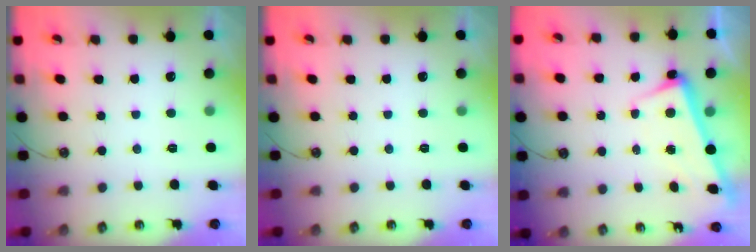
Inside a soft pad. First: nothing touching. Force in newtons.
{"total": 0.0}
{"total": 2.6, "press": 2.4, "slide": 1.0}